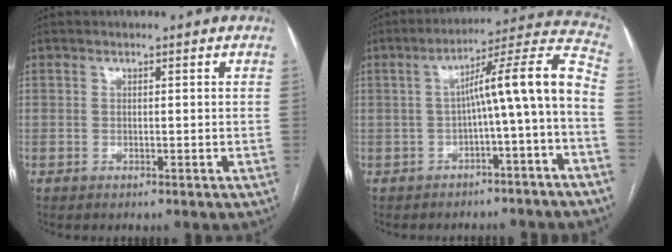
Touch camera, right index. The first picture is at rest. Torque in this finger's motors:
{"motor_torque": [0.88, -0.49, 0.53, 0.14]}